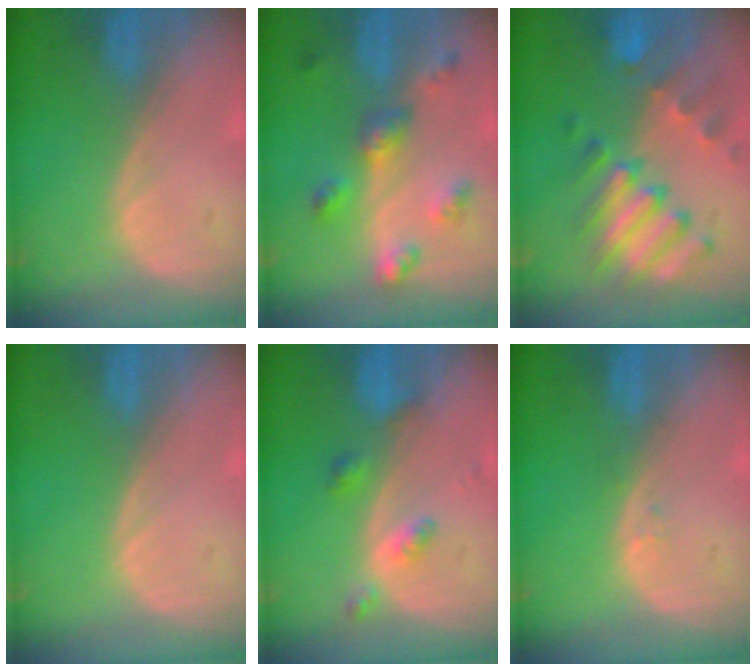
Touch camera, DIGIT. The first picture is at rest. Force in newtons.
{"total": 5.9, "press": 5.8, "slide": 0.9}
{"total": 10.1, "press": 8.8, "slide": 4.8}
{"total": 0.0}
{"total": 3.5, "press": 3.5, "slide": 0.4}
{"total": 0.6, "press": 0.6, "slide": 0.1}